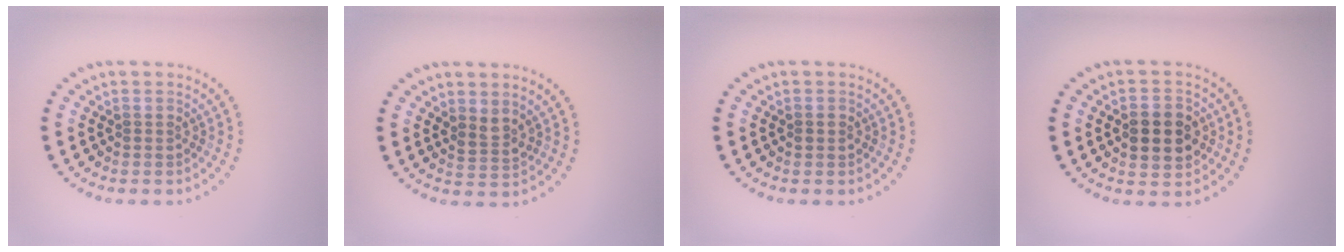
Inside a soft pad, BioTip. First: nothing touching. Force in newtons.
{"total": 1.6, "press": 1.3, "slide": 1.0}
{"total": 0.9, "press": 0.9, "slide": 0.1}
{"total": 4.0, "press": 4.0, "slide": 0.2}